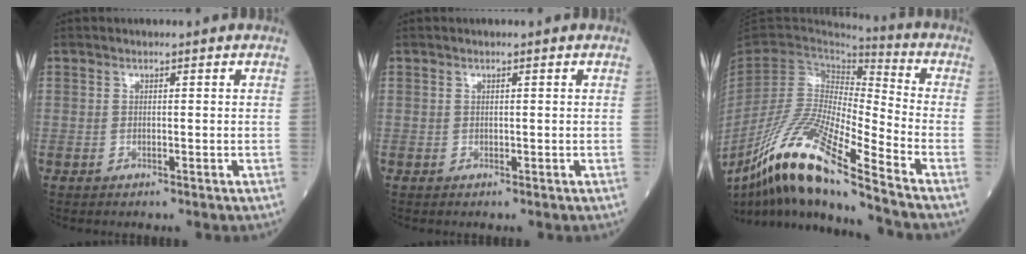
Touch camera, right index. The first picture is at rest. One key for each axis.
{"total": 0.0}
{"total": 18.9, "fx": -12.7, "fy": 0.8, "fz": 13.9, "tx": -0.284, "ty": -0.033, "tz": -0.234}